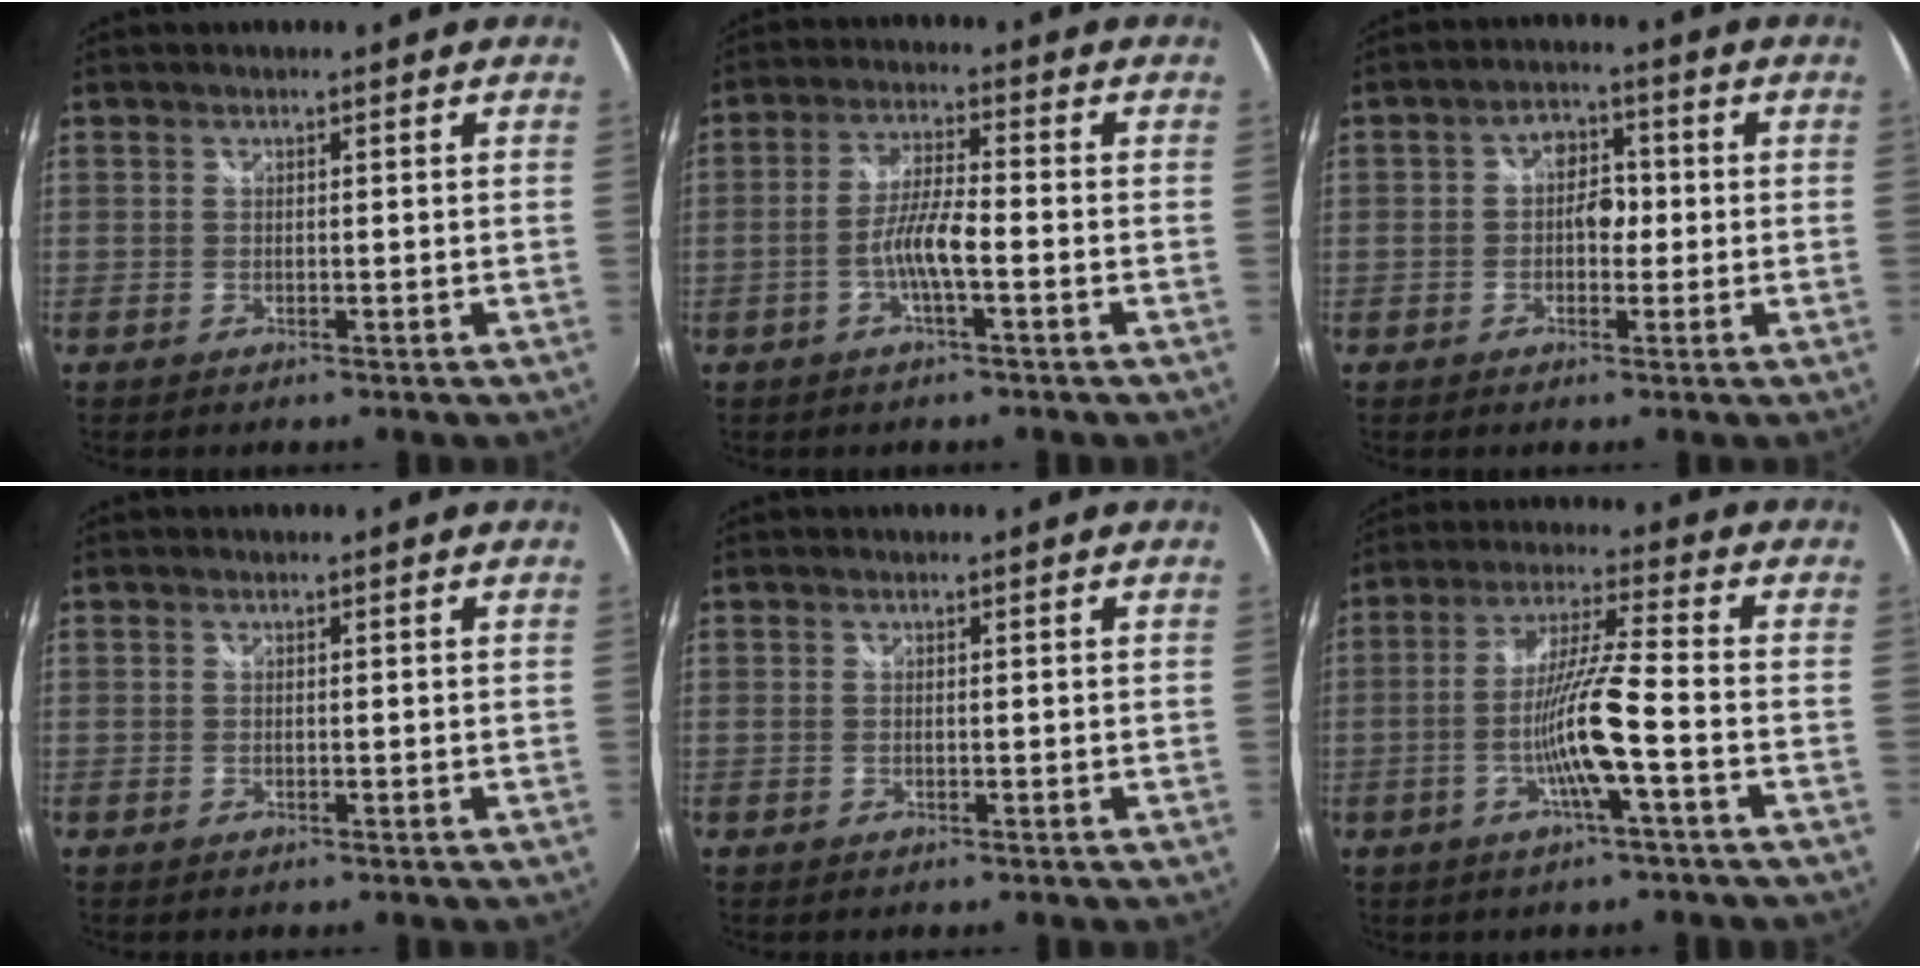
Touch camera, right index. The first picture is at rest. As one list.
[{"total": 5.9, "force": [-2.2, 0.6, 5.4], "torque": [-0.111, 0.005, -0.042]}, {"total": 4.9, "force": [-0.6, 3.8, 3.0], "torque": [-0.046, 0.012, -0.012]}, {"total": 0.0}, {"total": 0.0}, {"total": 10.0, "force": [-3.7, -0.6, 9.3], "torque": [-0.181, -0.003, -0.069]}]